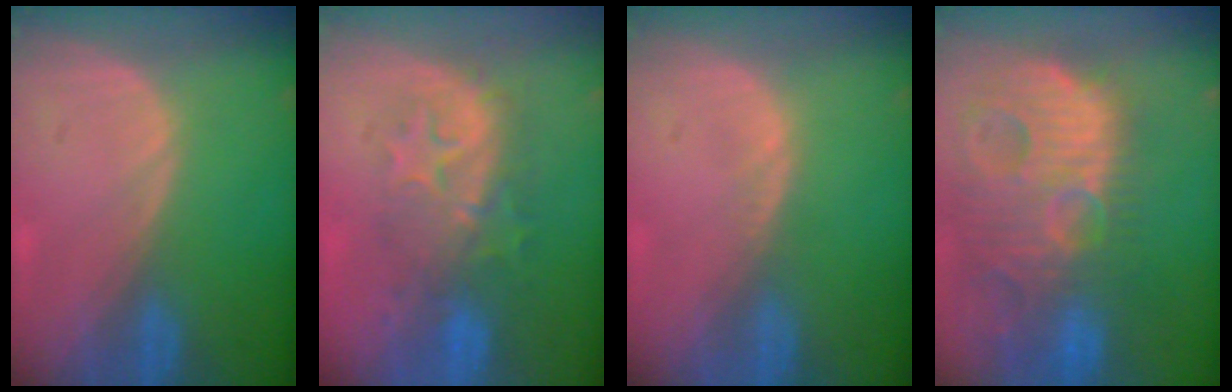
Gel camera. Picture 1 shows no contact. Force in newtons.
{"total": 8.1, "press": 8.1, "slide": 0.8}
{"total": 0.7, "press": 0.6, "slide": 0.3}
{"total": 14.8, "press": 12.9, "slide": 7.4}